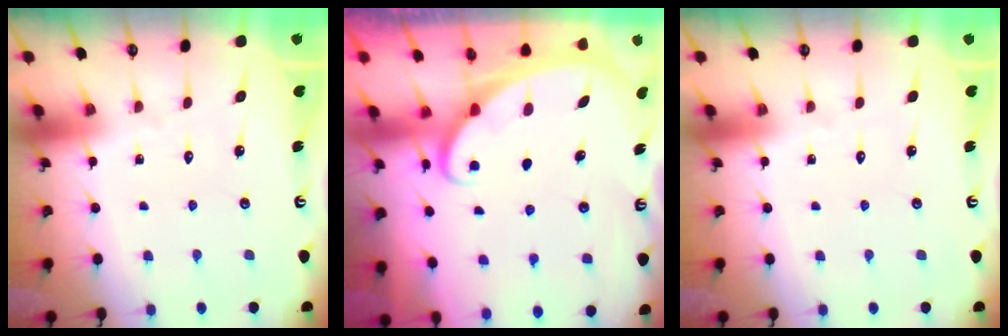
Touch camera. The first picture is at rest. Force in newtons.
{"total": 2.4, "press": 2.4, "slide": 0.3}
{"total": 0.0}